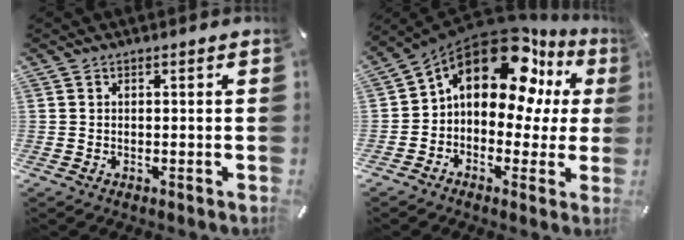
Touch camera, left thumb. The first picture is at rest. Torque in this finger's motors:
{"motor_torque": [2.16, 2.85, 1.71, -1.06, 0.26]}